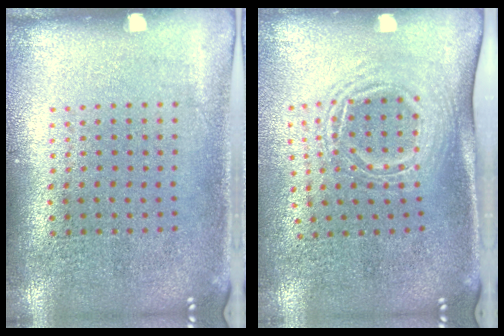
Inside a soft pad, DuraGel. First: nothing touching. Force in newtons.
{"total": 1.7, "press": 1.2, "slide": 1.2}